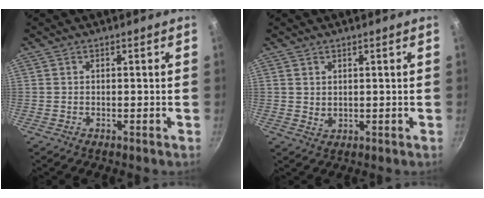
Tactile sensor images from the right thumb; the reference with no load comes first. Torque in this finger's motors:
{"motor_torque": [-0.56, 0.29, -0.03, 0.73, -0.01]}